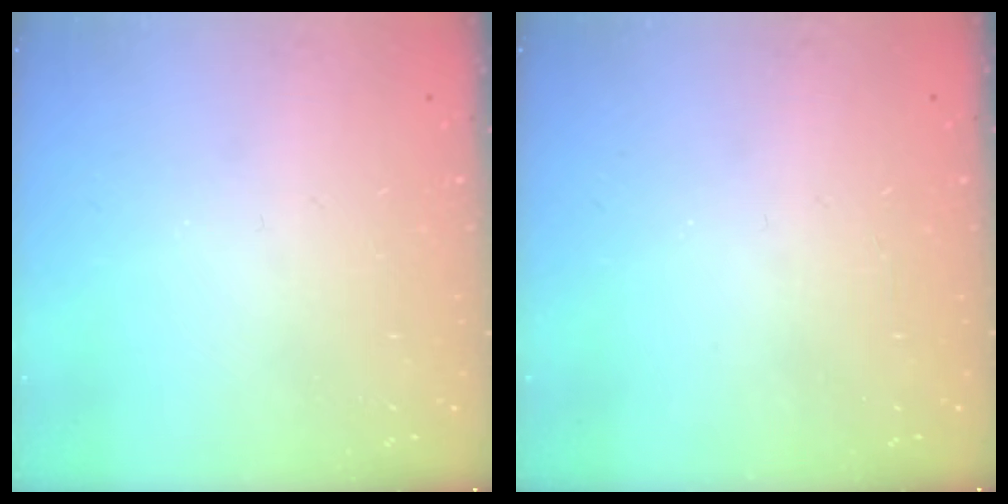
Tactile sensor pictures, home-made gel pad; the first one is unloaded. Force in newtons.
{"total": 0.0}